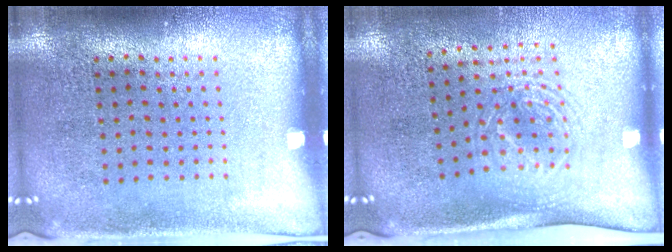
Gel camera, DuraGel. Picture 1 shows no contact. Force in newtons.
{"total": 1.7, "press": 1.3, "slide": 1.1}